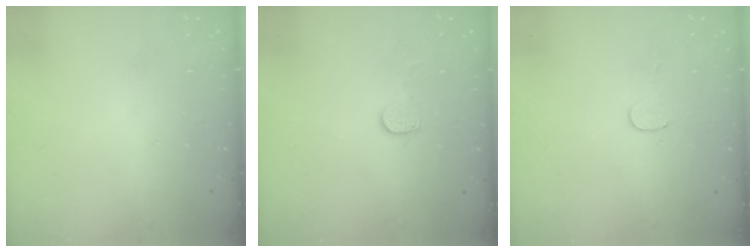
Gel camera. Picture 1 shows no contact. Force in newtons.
{"total": 6.8, "press": 6.7, "slide": 0.6}
{"total": 4.1, "press": 4.1, "slide": 0.3}